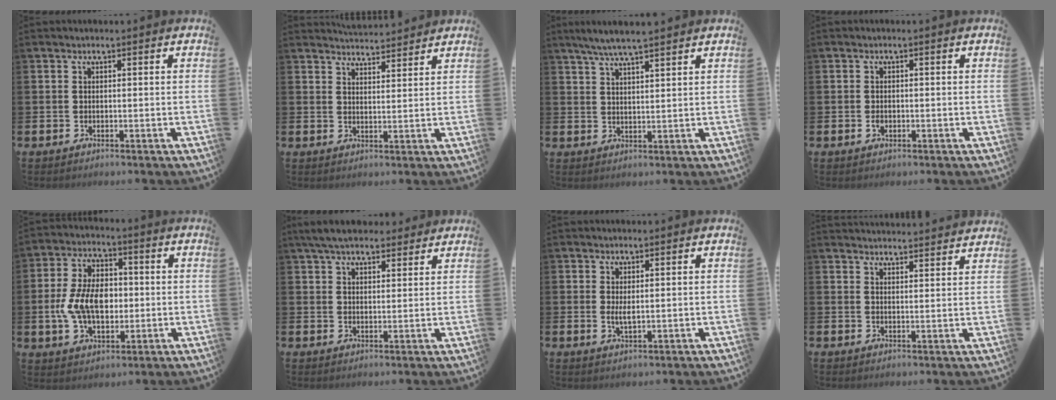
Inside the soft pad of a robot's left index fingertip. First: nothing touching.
{"total": 4.0, "force": [4.0, 0.2, -0.1], "torque": [-0.006, -0.021, 0.074]}
{"total": 5.5, "force": [4.9, 0.2, 2.4], "torque": [-0.056, -0.011, 0.088]}
{"total": 1.0, "force": [-0.4, 0.8, 0.6], "torque": [-0.012, 0.005, -0.009]}
{"total": 8.7, "force": [-0.2, 5.7, 6.6], "torque": [-0.144, 0.014, -0.007]}
{"total": 5.8, "force": [5.3, 1.6, 1.6], "torque": [-0.044, -0.012, 0.099]}
{"total": 1.9, "force": [0.6, 0.5, 1.7], "torque": [-0.023, -0.004, 0.007]}
{"total": 3.5, "force": [3.5, -0.1, -0.2], "torque": [-0.001, -0.023, 0.063]}